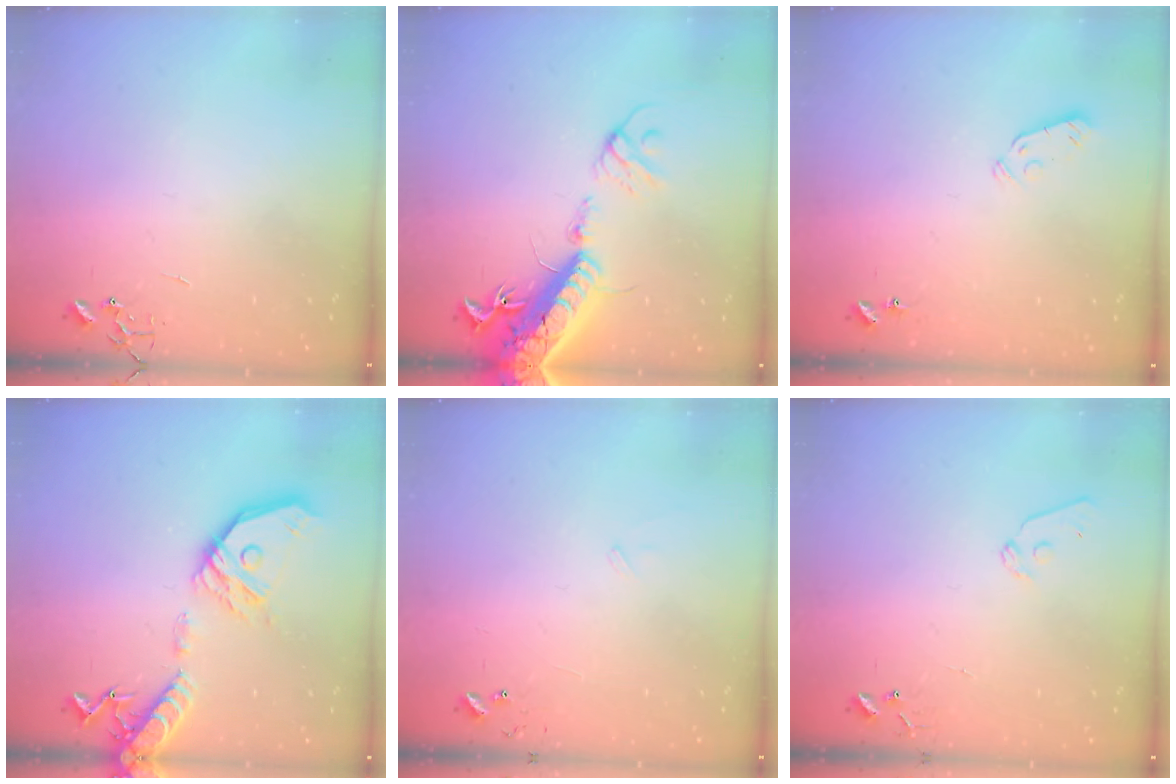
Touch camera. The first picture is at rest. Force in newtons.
{"total": 22.7, "press": 22.1, "slide": 4.9}
{"total": 3.7, "press": 3.6, "slide": 0.6}
{"total": 20.0, "press": 19.7, "slide": 3.5}
{"total": 5.8, "press": 5.8, "slide": 0.5}
{"total": 7.2, "press": 7.2, "slide": 0.5}